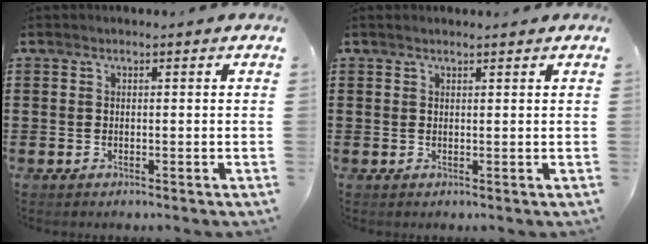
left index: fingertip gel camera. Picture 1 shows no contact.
{"total": 0.8, "force": [0.8, 0.0, 0.4], "torque": [-0.008, 0.000, 0.014]}